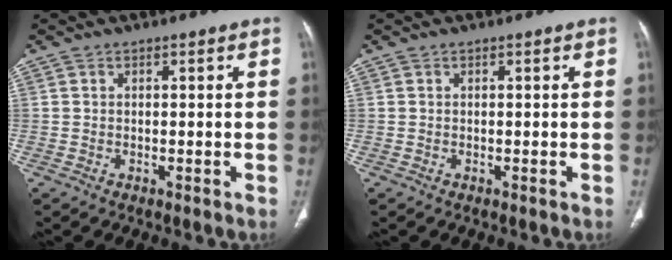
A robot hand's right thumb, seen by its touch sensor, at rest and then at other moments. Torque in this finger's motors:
{"motor_torque": [0.24, 0.07, 0.14, -0.14, 0.02]}